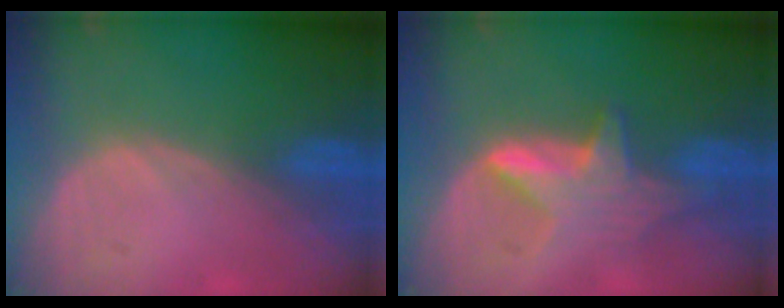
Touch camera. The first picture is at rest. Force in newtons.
{"total": 6.0, "press": 5.9, "slide": 0.9}